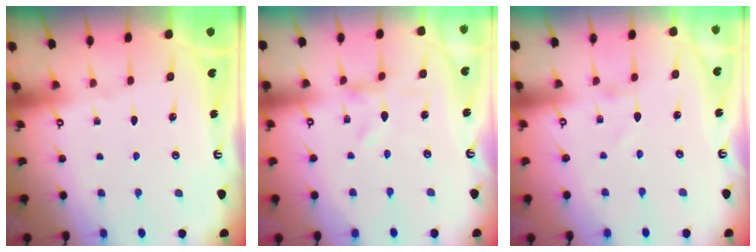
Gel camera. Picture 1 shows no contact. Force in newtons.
{"total": 0.7, "press": 0.7, "slide": 0.2}
{"total": 1.0, "press": 1.0, "slide": 0.1}